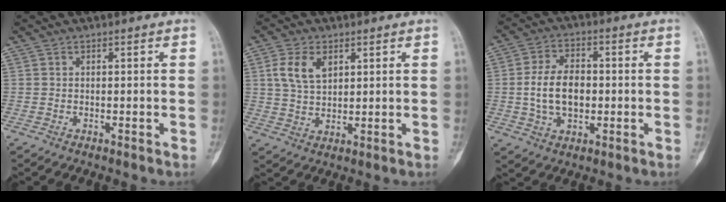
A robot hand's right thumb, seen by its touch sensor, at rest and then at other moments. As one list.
[{"total": 6.9, "force": [2.6, 4.2, 4.8], "torque": [-0.089, -0.006, 0.053]}, {"total": 10.0, "force": [-0.4, 6.4, 7.7], "torque": [-0.128, 0.011, -0.007]}]